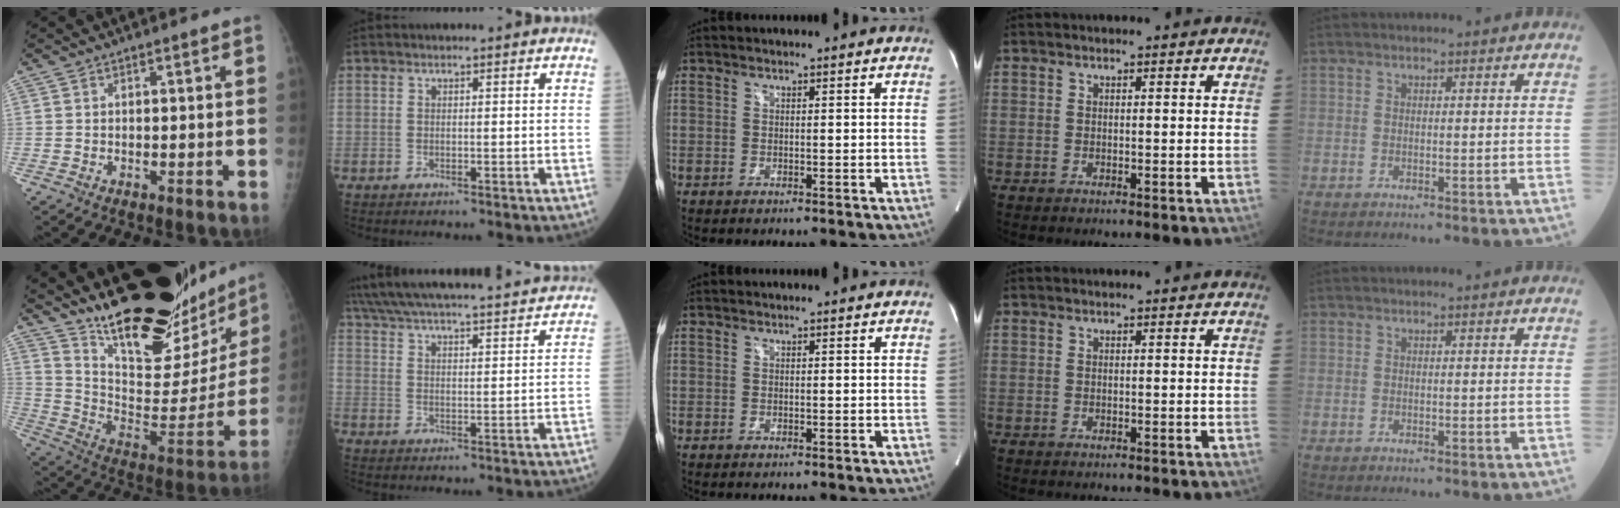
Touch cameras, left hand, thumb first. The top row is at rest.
{"thumb": {"total": 29.8, "force": [23.7, 8.7, 15.8], "torque": [-0.213, -0.132, 0.353]}, "index": {"total": 28.6, "force": [26.5, 2.0, 10.7], "torque": [-0.195, -0.004, 0.361]}}